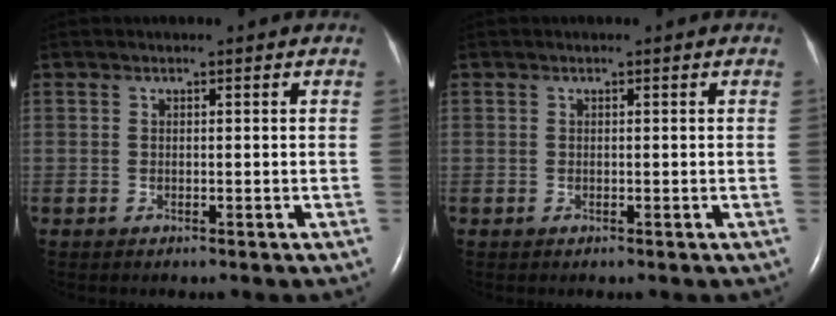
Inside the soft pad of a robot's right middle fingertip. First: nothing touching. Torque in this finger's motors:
{"motor_torque": [-0.02, 0.03, 0.00, 0.01]}